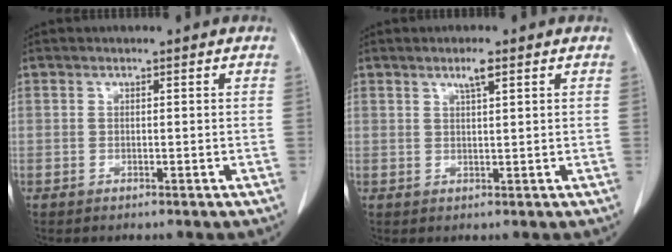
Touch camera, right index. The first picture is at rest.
{"total": 2.2, "force": [1.3, 0.1, 1.8], "torque": [-0.036, 0.000, 0.025]}